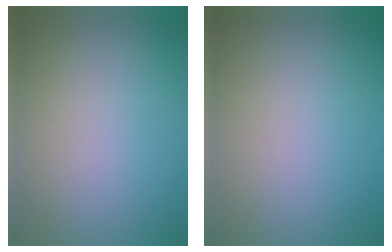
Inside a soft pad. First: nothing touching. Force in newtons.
{"total": 0.0}